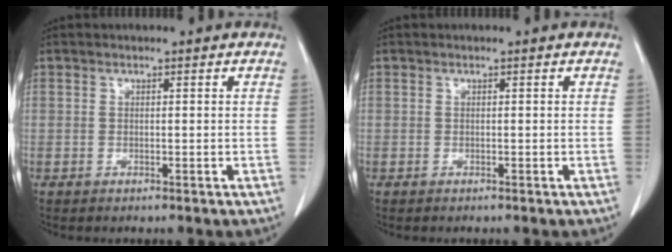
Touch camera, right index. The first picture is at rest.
{"total": 0.0}